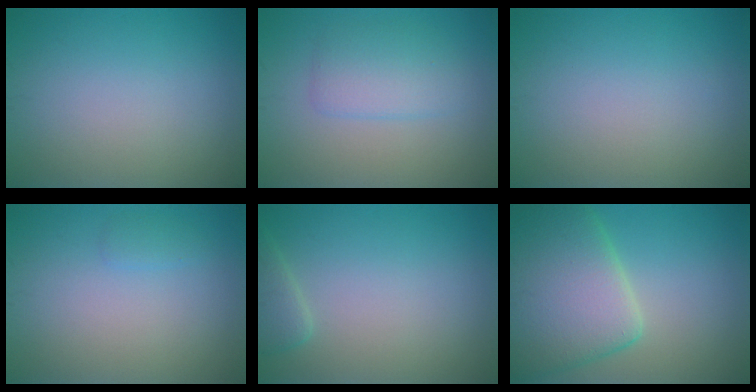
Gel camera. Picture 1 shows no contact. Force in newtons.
{"total": 3.0, "press": 3.0, "slide": 0.1}
{"total": 0.0}
{"total": 0.8, "press": 0.8, "slide": 0.1}
{"total": 1.9, "press": 1.8, "slide": 0.2}
{"total": 9.5, "press": 9.4, "slide": 0.5}